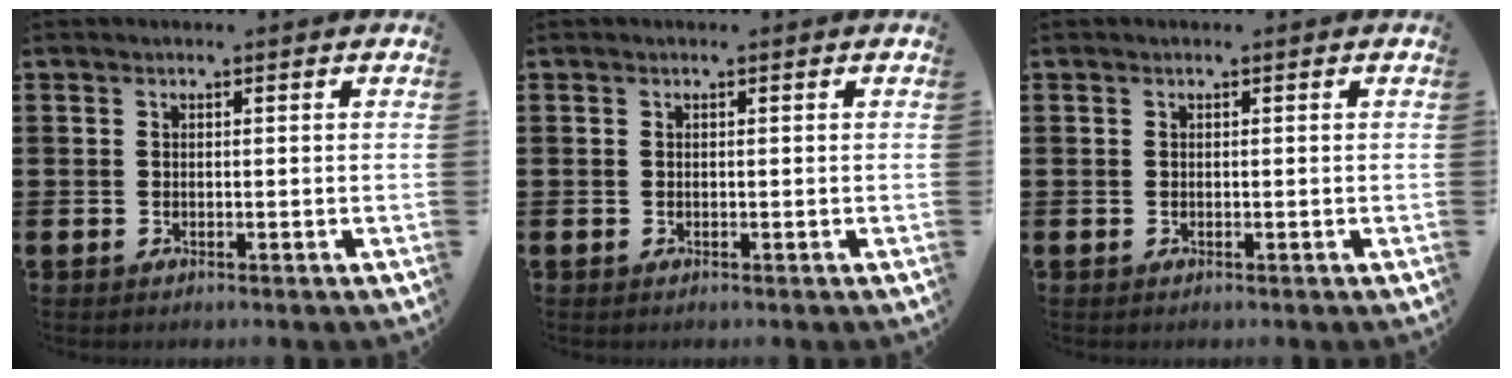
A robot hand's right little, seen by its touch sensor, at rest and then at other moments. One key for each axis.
{"total": 0.0}
{"total": 0.0}